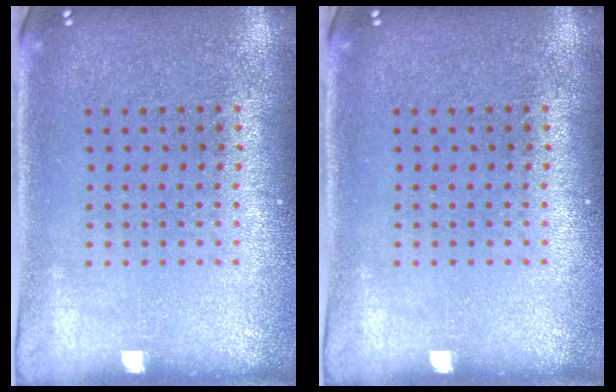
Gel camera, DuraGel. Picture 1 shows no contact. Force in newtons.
{"total": 0.0}